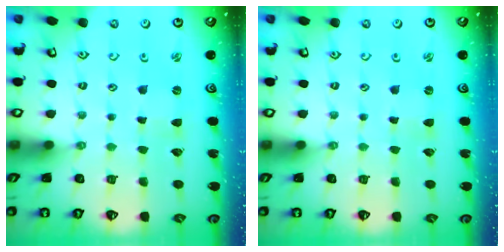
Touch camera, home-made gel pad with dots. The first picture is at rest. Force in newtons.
{"total": 0.0}